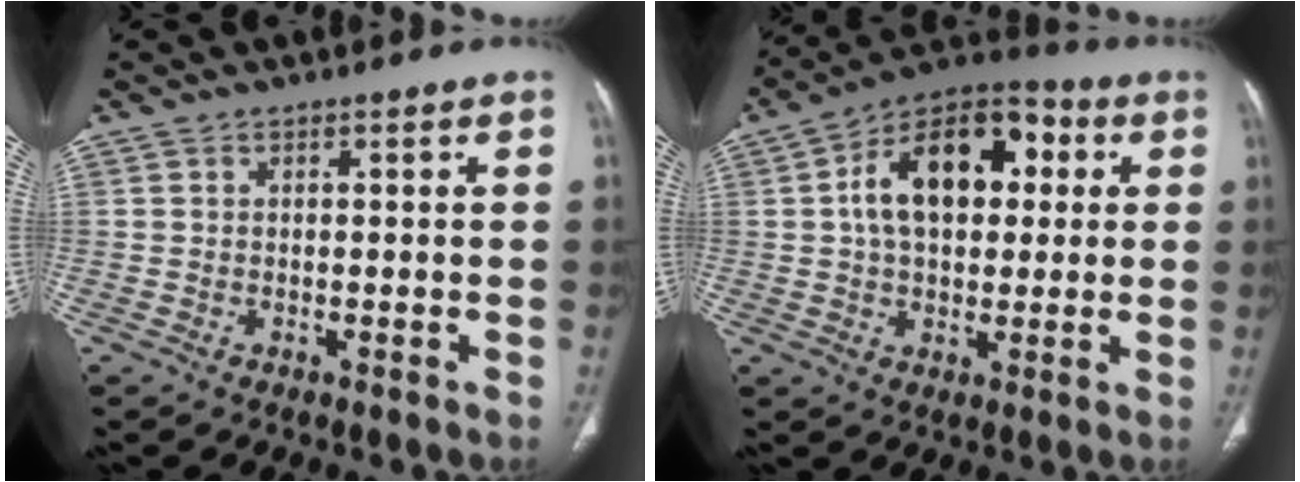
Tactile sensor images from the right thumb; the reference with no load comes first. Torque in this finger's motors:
{"motor_torque": [1.47, 2.96, 1.74, -0.07, 0.15]}